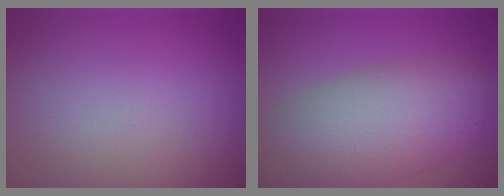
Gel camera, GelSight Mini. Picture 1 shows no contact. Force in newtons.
{"total": 9.5, "press": 9.5, "slide": 0.6}